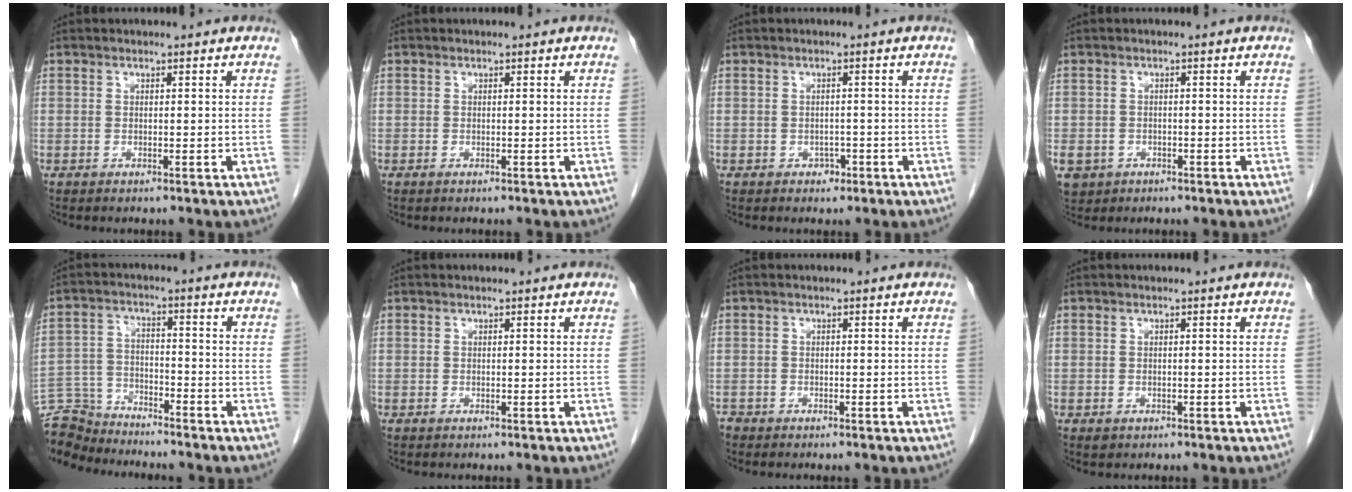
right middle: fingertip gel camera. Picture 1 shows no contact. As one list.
[{"total": 0.0}, {"total": 1.5, "force": [-0.8, 1.1, 0.6], "torque": [-0.008, 0.004, -0.009]}, {"total": 6.6, "force": [-3.0, 5.6, 1.9], "torque": [-0.052, -0.001, -0.042]}, {"total": 9.5, "force": [-9.4, 1.4, 0.4], "torque": [-0.014, 0.006, -0.181]}, {"total": 0.0}, {"total": 1.2, "force": [-1.0, 0.7, 0.1], "torque": [-0.005, 0.001, -0.018]}, {"total": 0.7, "force": [-0.3, 0.6, 0.3], "torque": [-0.007, 0.001, 0.000]}]